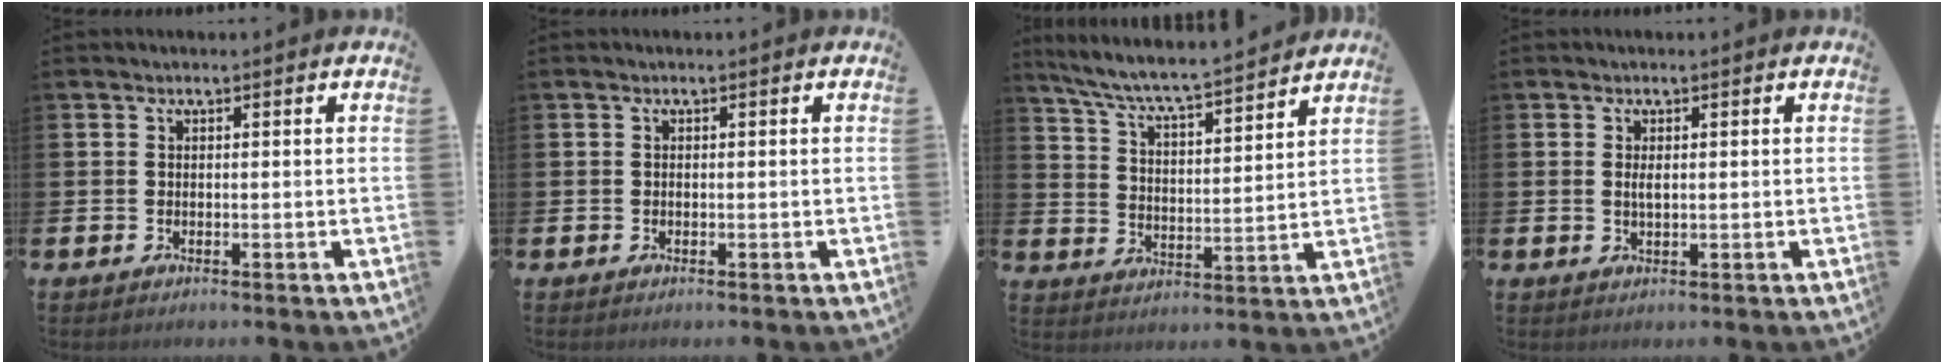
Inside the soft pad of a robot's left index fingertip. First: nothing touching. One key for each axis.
{"total": 0.0}
{"total": 6.9, "fx": 6.5, "fy": 0.1, "fz": 2.0, "tx": -0.065, "ty": -0.054, "tz": 0.110}
{"total": 1.3, "fx": 0.1, "fy": 0.5, "fz": 1.2, "tx": -0.023, "ty": 0.001, "tz": 0.000}